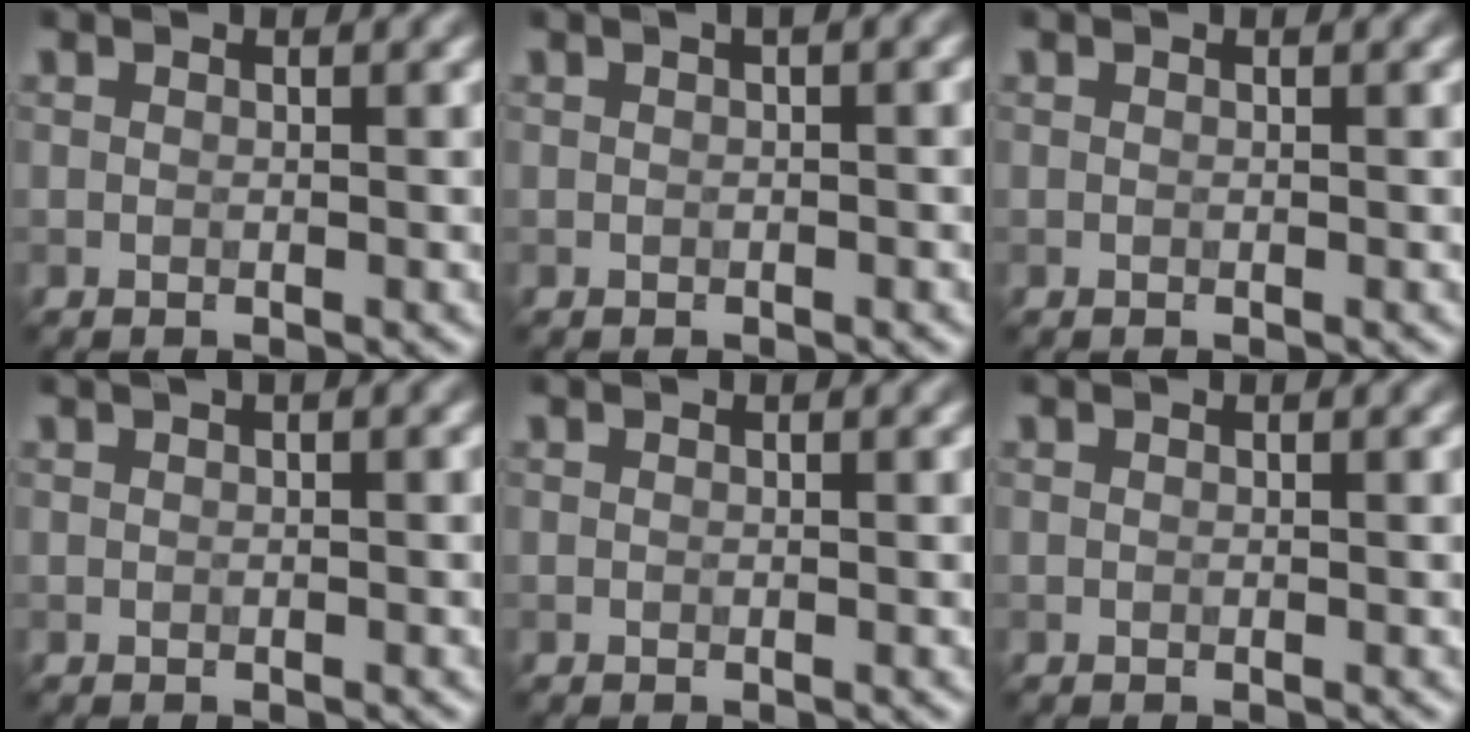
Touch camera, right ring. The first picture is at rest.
{"total": 1.1, "force": [0.3, 0.3, 1.0], "torque": [-0.016, 0.006, 0.003]}
{"total": 0.0}
{"total": 1.4, "force": [0.7, 0.4, 1.1], "torque": [-0.019, 0.006, 0.007]}
{"total": 0.0}
{"total": 0.0}